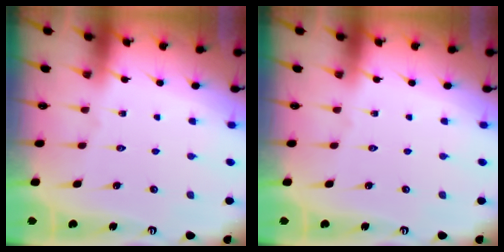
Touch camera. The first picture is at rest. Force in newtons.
{"total": 0.0}